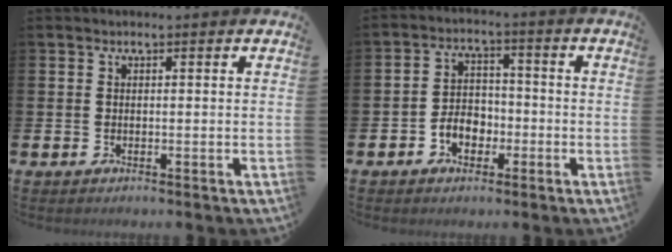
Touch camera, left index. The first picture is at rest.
{"total": 4.0, "force": [-1.7, 3.0, 2.1], "torque": [-0.030, 0.001, -0.040]}